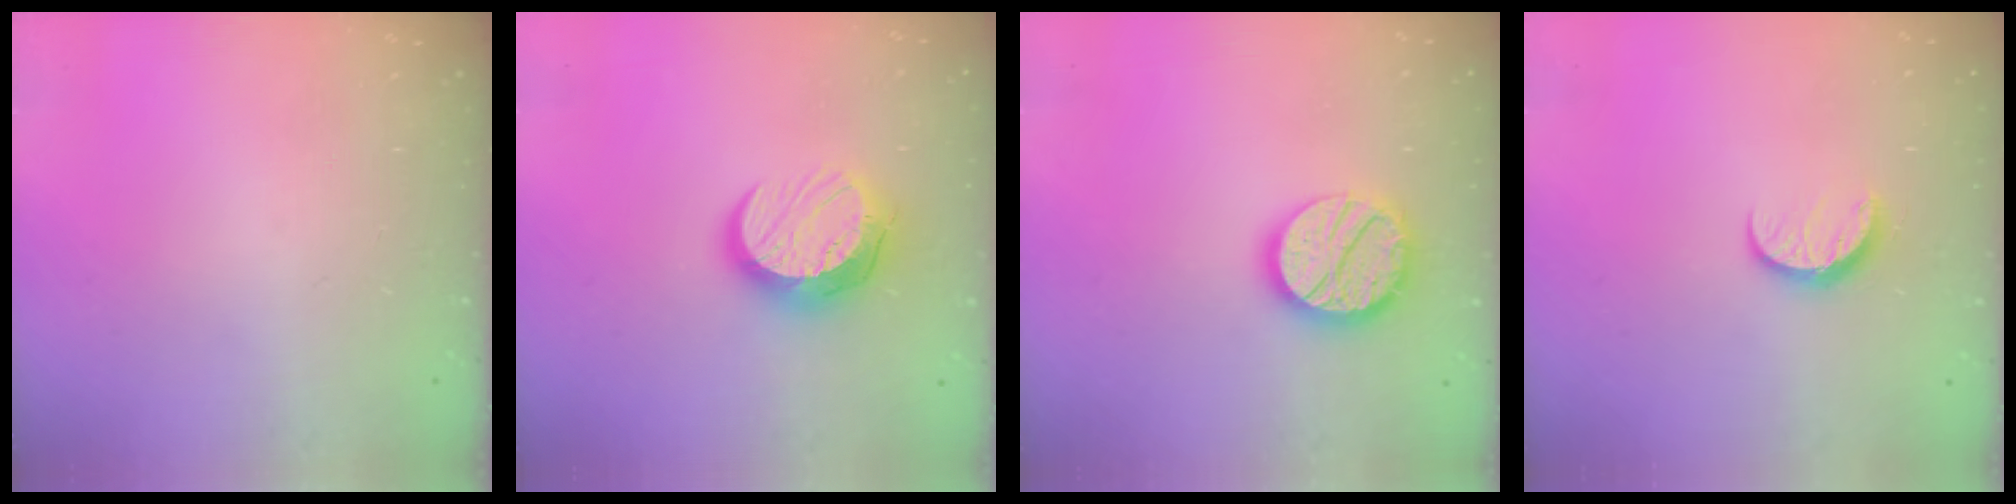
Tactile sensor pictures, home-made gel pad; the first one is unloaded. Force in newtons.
{"total": 11.8, "press": 11.8, "slide": 0.8}
{"total": 16.5, "press": 16.5, "slide": 1.4}
{"total": 6.6, "press": 6.6, "slide": 0.6}